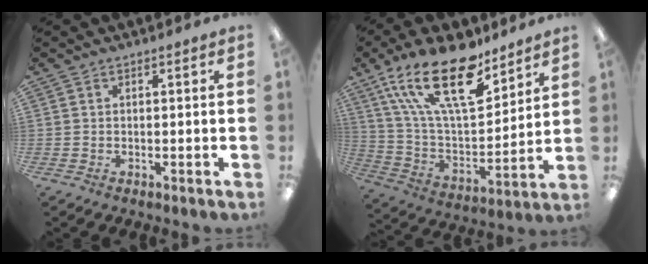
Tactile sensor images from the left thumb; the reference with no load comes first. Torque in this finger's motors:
{"motor_torque": [0.54, 0.29, 1.75, -1.02, 0.46]}